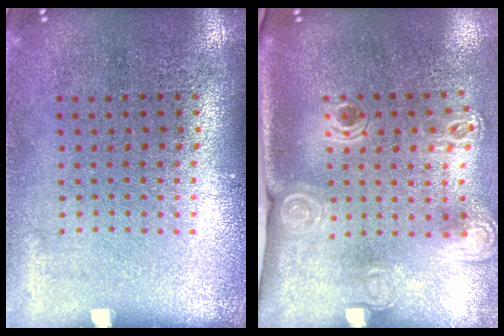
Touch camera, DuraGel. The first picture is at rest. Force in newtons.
{"total": 2.3, "press": 1.6, "slide": 1.6}